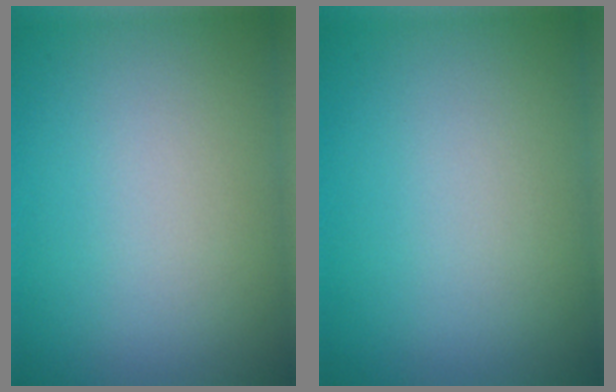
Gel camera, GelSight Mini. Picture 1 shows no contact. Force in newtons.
{"total": 0.0}